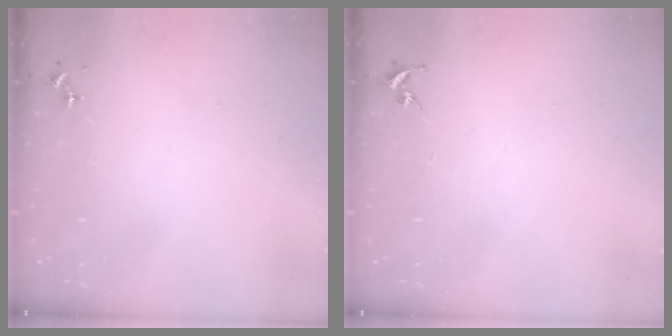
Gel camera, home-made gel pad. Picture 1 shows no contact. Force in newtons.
{"total": 0.0}